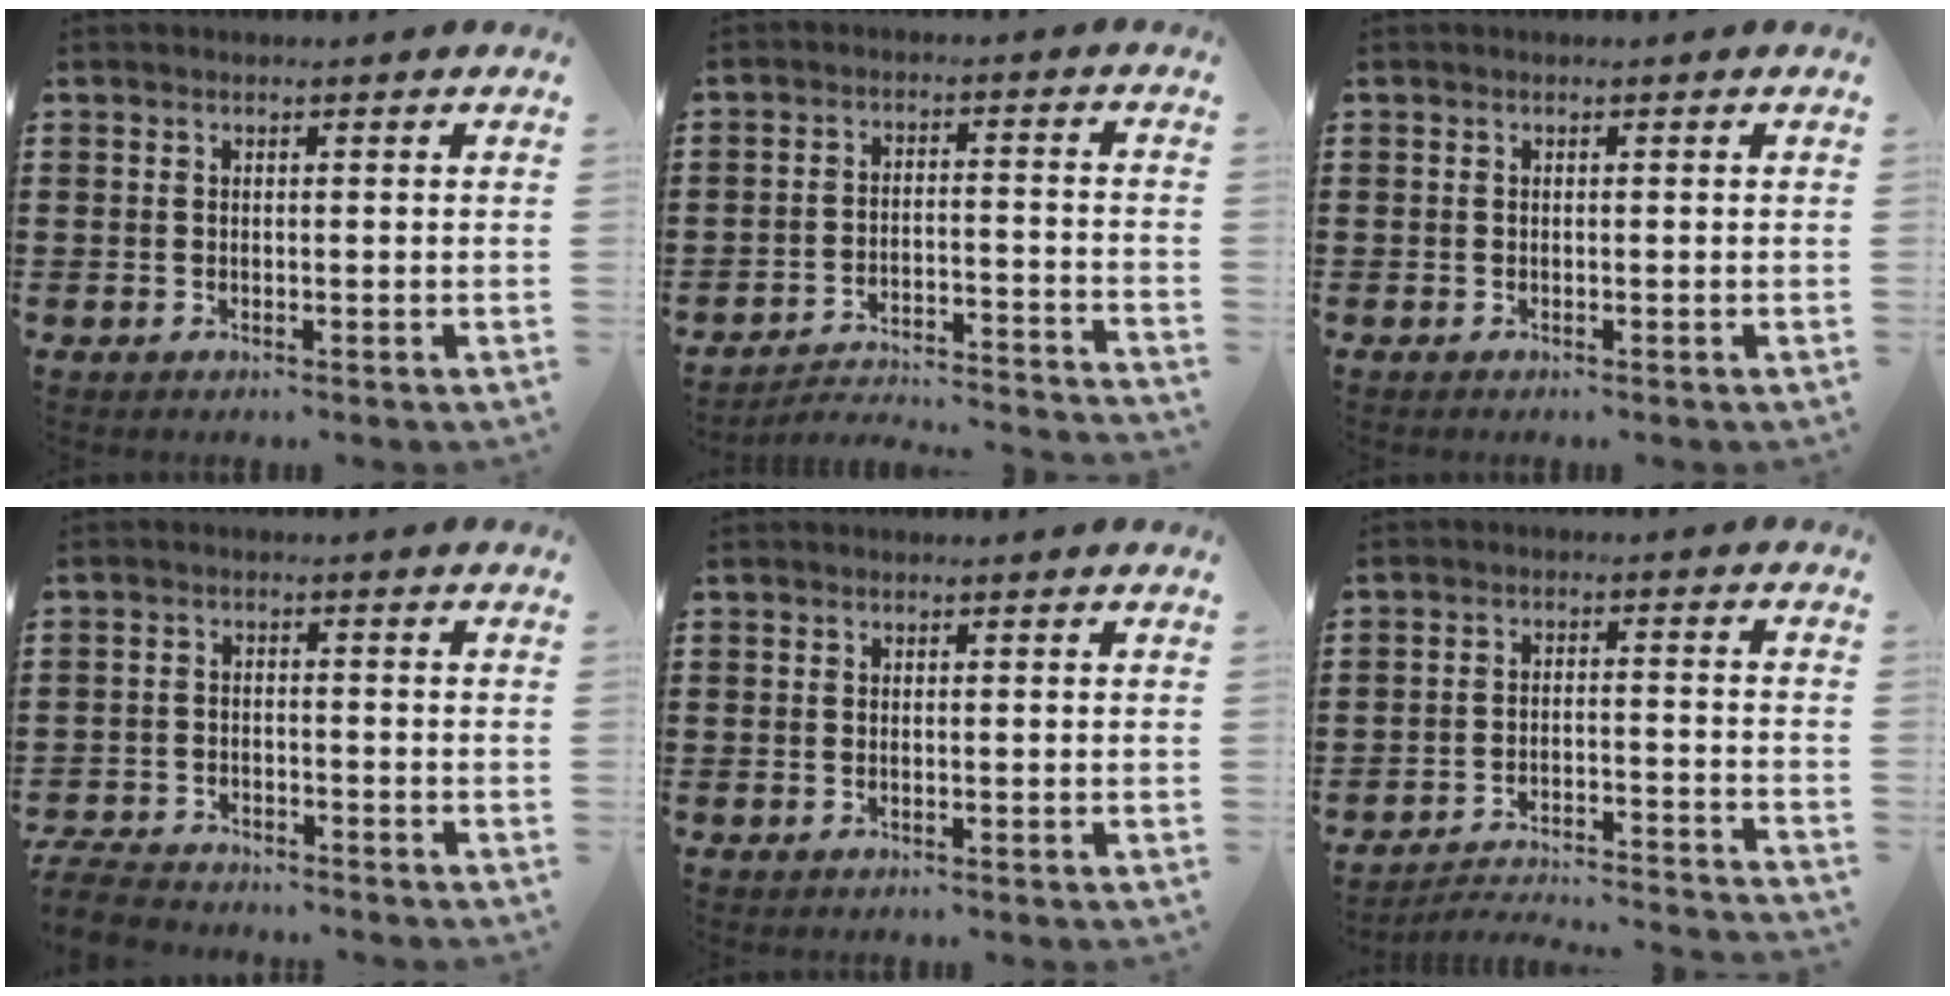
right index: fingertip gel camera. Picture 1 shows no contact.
{"total": 3.2, "force": [-3.0, 0.3, 1.0], "torque": [-0.026, -0.007, -0.068]}
{"total": 0.0}
{"total": 4.0, "force": [-3.9, 0.7, 0.5], "torque": [-0.024, -0.002, -0.086]}
{"total": 0.0}
{"total": 3.4, "force": [-3.3, 0.2, 0.9], "torque": [-0.025, -0.005, -0.073]}